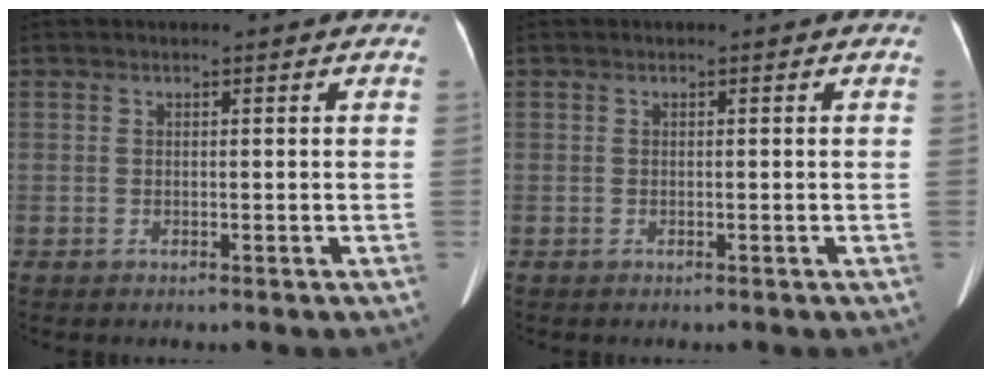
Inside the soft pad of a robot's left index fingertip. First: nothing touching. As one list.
[{"total": 0.0}]